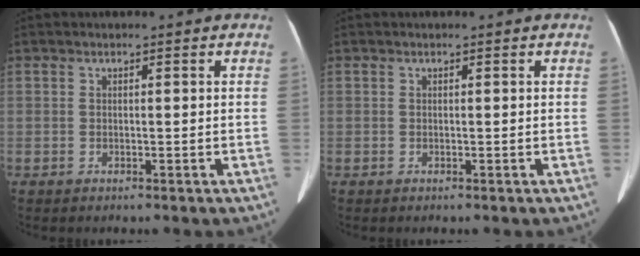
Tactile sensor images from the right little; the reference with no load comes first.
{"total": 0.0}